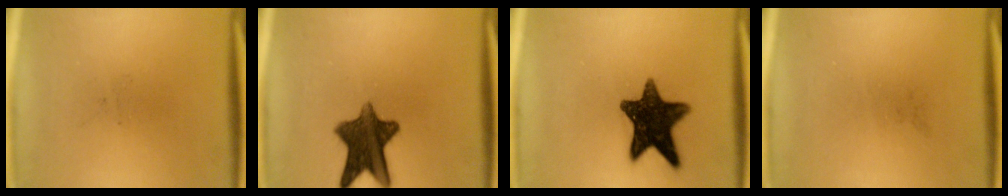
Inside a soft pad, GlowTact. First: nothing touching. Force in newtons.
{"total": 10.9}
{"total": 13.6}
{"total": 0.0}